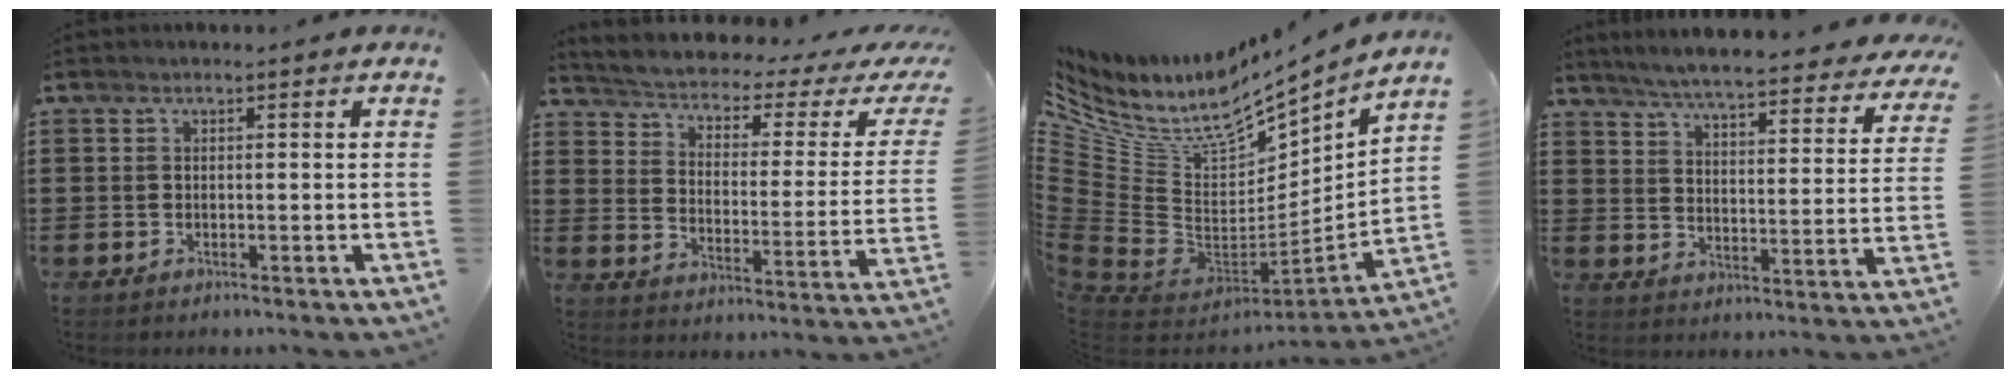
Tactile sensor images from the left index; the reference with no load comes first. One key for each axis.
{"total": 1.8, "fx": 0.8, "fy": 0.4, "fz": 1.6, "tx": -0.043, "ty": -0.025, "tz": 0.000}
{"total": 10.3, "fx": 7.1, "fy": 5.0, "fz": 5.7, "tx": -0.150, "ty": -0.069, "tz": 0.119}
{"total": 5.5, "fx": 5.1, "fy": -0.6, "fz": 2.0, "tx": -0.062, "ty": -0.042, "tz": 0.082}